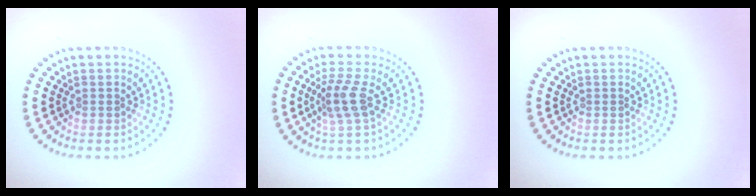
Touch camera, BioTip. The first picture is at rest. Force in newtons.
{"total": 2.9, "press": 2.2, "slide": 1.8}
{"total": 0.0}